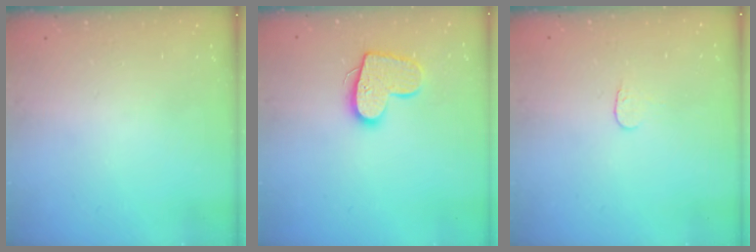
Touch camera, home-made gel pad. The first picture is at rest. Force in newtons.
{"total": 13.0, "press": 13.0, "slide": 0.9}
{"total": 3.8, "press": 3.8, "slide": 0.3}